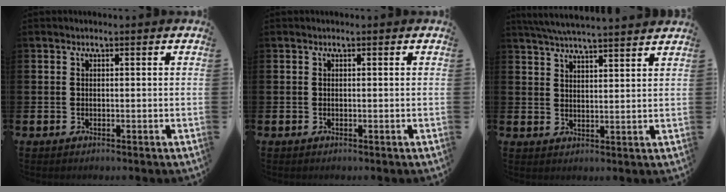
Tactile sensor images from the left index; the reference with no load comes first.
{"total": 0.0}
{"total": 5.6, "force": [5.5, -0.2, 1.2], "torque": [-0.038, -0.024, 0.098]}